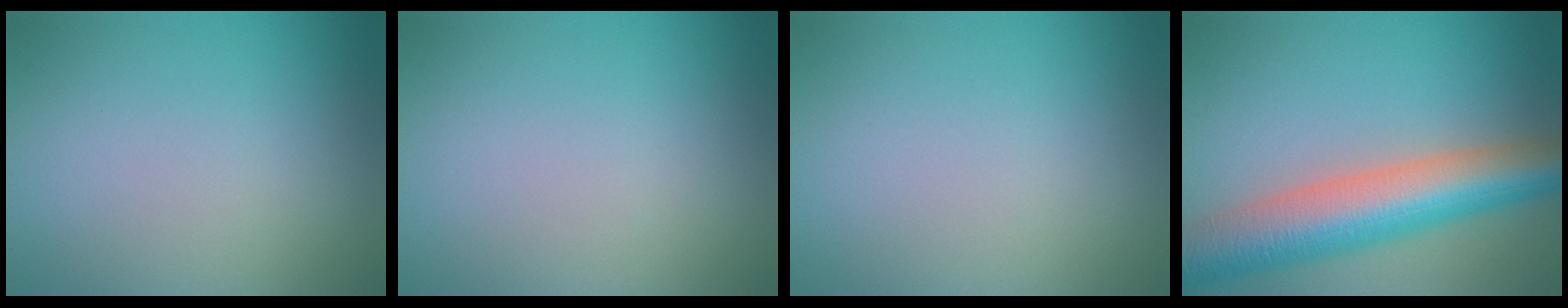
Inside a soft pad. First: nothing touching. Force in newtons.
{"total": 0.0}
{"total": 0.0}
{"total": 10.0, "press": 10.0, "slide": 0.3}